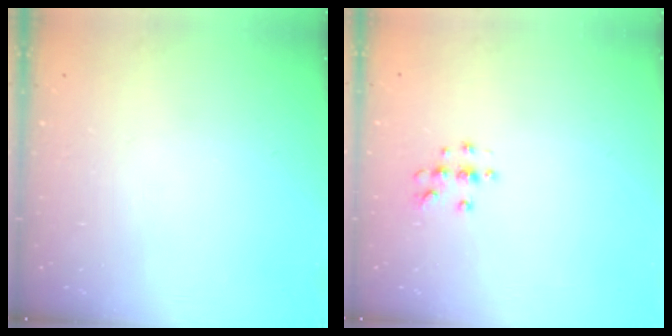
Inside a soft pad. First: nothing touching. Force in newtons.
{"total": 4.2, "press": 4.2, "slide": 0.5}